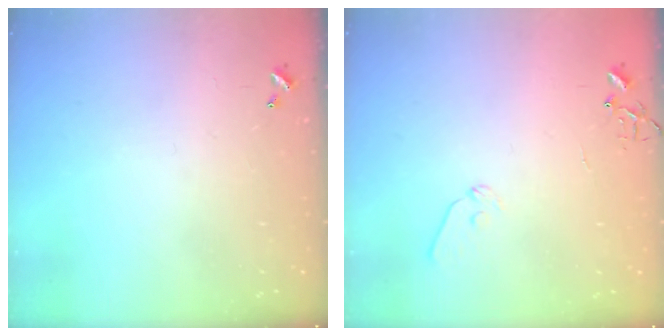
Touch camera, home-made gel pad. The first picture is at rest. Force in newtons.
{"total": 6.8, "press": 6.8, "slide": 1.0}